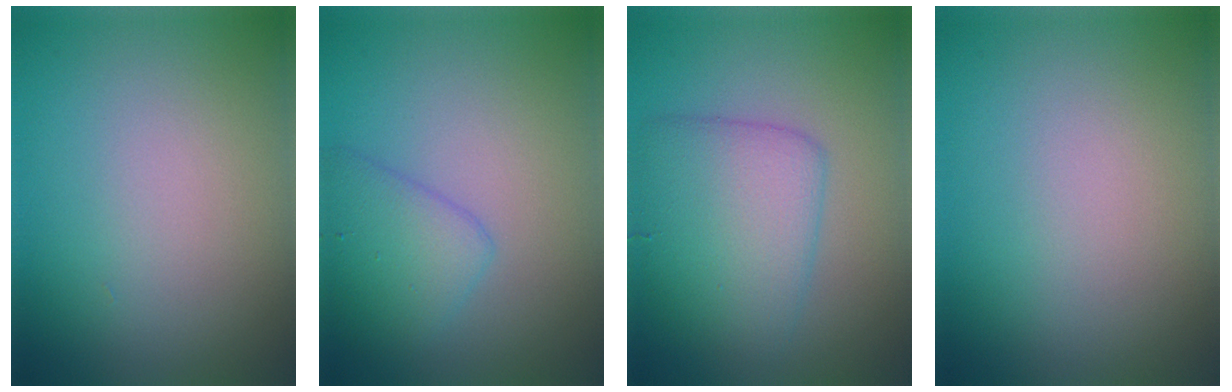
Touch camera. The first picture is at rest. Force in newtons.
{"total": 3.2, "press": 3.2, "slide": 0.1}
{"total": 5.4, "press": 5.4, "slide": 0.2}
{"total": 0.0}